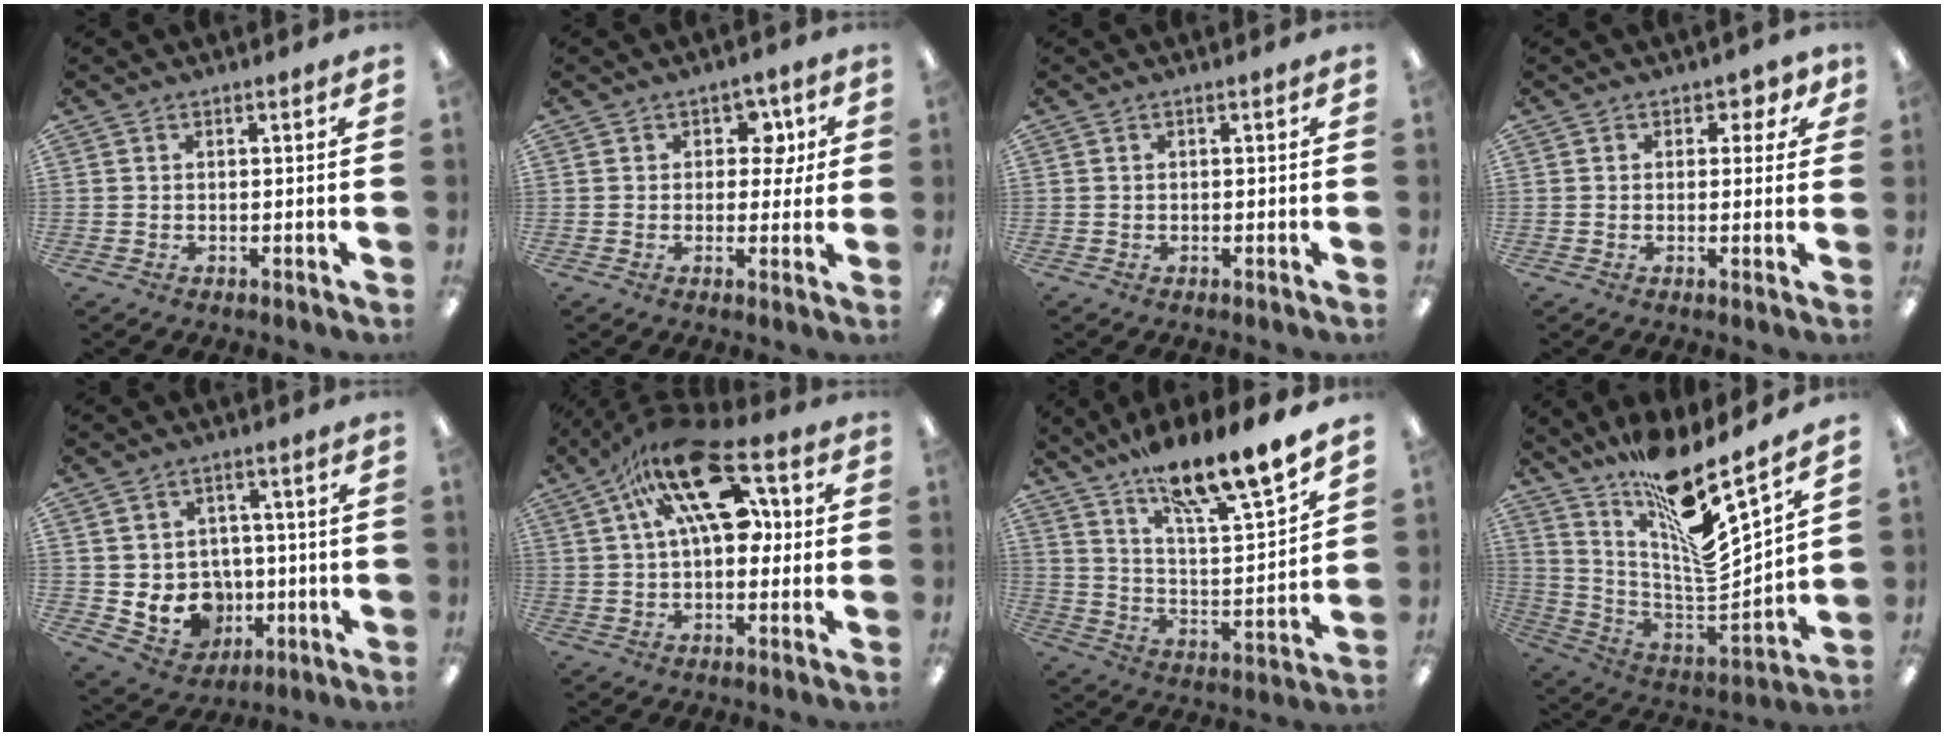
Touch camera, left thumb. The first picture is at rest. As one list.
[{"total": 5.9, "force": [2.1, 4.4, 3.4], "torque": [-0.037, 0.002, 0.029]}, {"total": 0.0}, {"total": 2.8, "force": [0.8, 2.3, 1.3], "torque": [-0.003, -0.001, 0.009]}, {"total": 9.3, "force": [-1.7, 8.5, 3.3], "torque": [-0.071, 0.012, -0.016]}, {"total": 19.7, "force": [7.8, 9.7, 15.2], "torque": [-0.260, -0.033, 0.128]}, {"total": 16.5, "force": [13.9, 1.7, 8.8], "torque": [-0.147, -0.098, 0.228]}, {"total": 17.0, "force": [13.1, 1.6, 10.7], "torque": [-0.180, -0.123, 0.213]}]